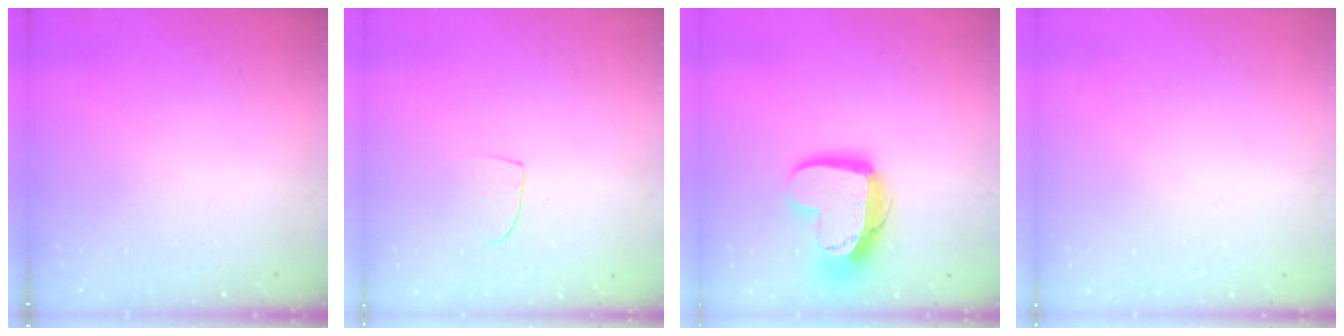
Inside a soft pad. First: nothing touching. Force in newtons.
{"total": 6.4, "press": 6.4, "slide": 0.5}
{"total": 14.7, "press": 14.6, "slide": 1.2}
{"total": 0.0}